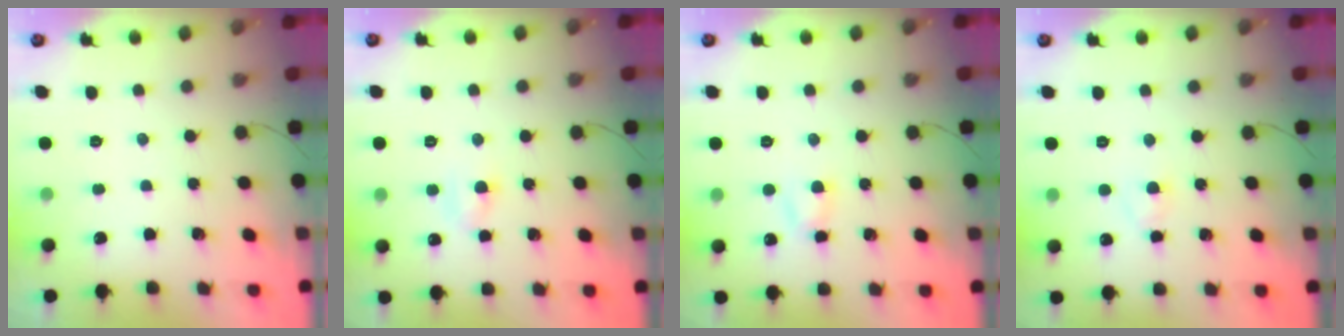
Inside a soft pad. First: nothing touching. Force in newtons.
{"total": 4.1, "press": 3.9, "slide": 1.2}
{"total": 3.2, "press": 3.0, "slide": 1.1}
{"total": 2.2, "press": 2.0, "slide": 1.0}